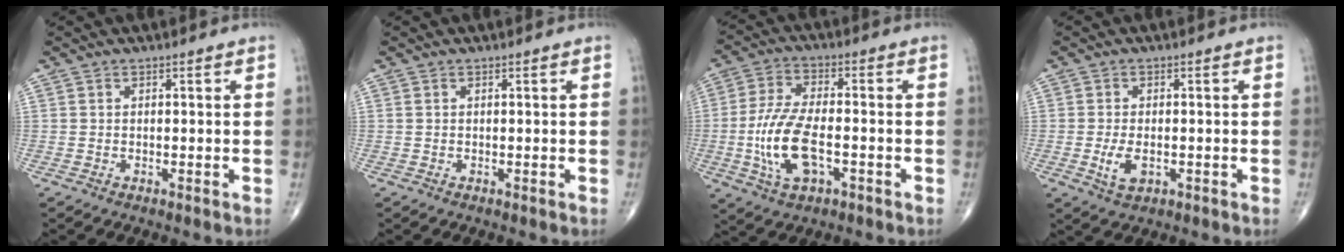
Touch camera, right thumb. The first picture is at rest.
{"total": 0.0}
{"total": 12.4, "force": [-2.8, 5.8, 10.6], "torque": [-0.221, 0.012, -0.051]}
{"total": 4.3, "force": [-0.9, 2.3, 3.5], "torque": [-0.067, -0.005, -0.013]}